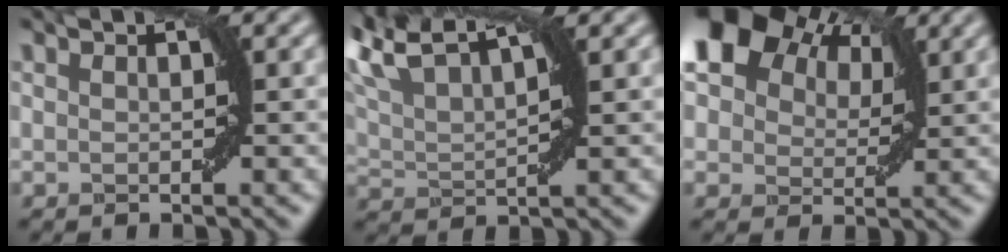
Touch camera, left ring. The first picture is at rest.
{"total": 3.8, "force": [1.7, 1.7, 2.9], "torque": [-0.075, 0.008, 0.039]}
{"total": 5.4, "force": [3.6, 3.4, 2.1], "torque": [-0.048, 0.008, 0.063]}